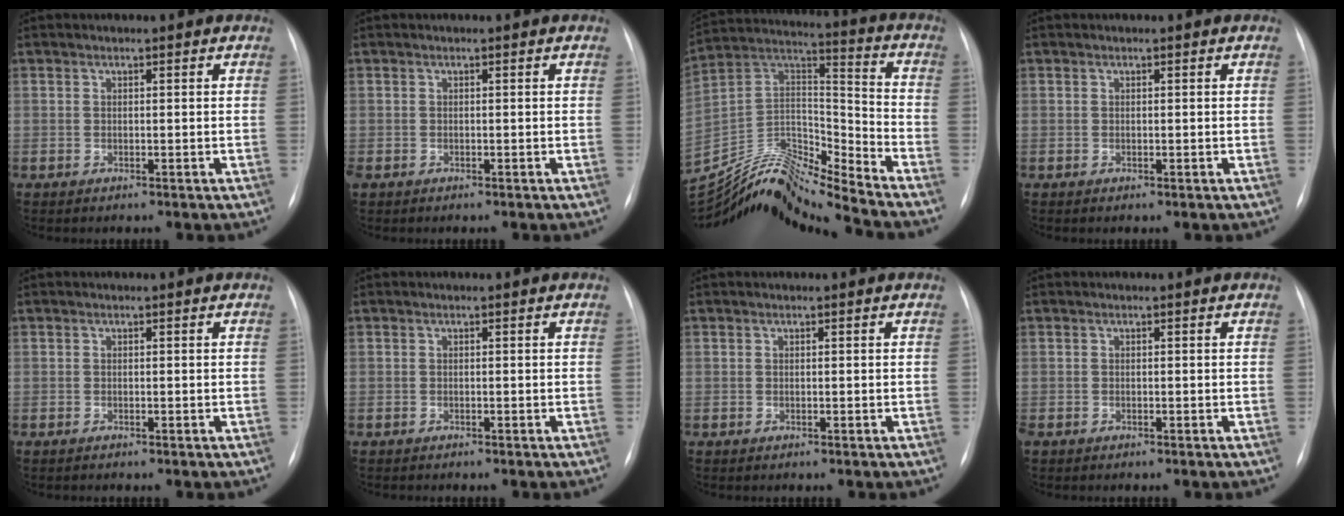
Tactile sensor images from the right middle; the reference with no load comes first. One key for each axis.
{"total": 1.1, "fx": -0.6, "fy": 0.7, "fz": 0.5, "tx": -0.010, "ty": 0.003, "tz": -0.004}
{"total": 17.4, "fx": -16.8, "fy": 0.1, "fz": 4.7, "tx": -0.081, "ty": 0.062, "tz": -0.300}
{"total": 0.0}
{"total": 0.0}
{"total": 0.0}
{"total": 0.0}
{"total": 0.8, "fx": -0.6, "fy": 0.5, "fz": 0.4, "tx": -0.007, "ty": 0.001, "tz": -0.008}